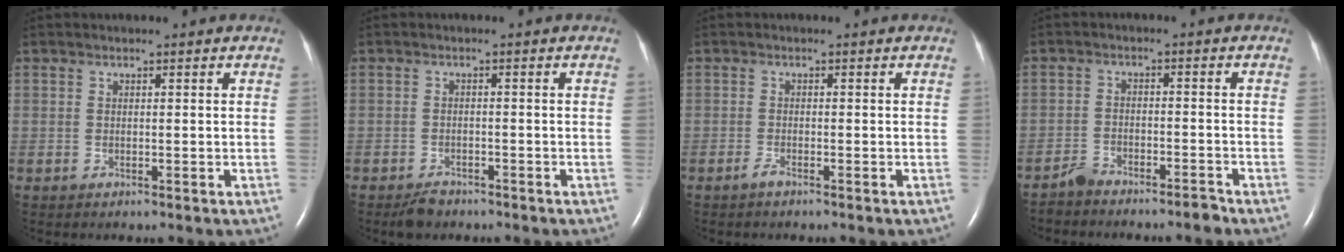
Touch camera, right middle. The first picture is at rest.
{"total": 2.5, "force": [-2.0, 1.1, 0.9], "torque": [-0.025, -0.002, -0.030]}
{"total": 1.0, "force": [-0.8, 0.0, 0.5], "torque": [-0.017, -0.001, -0.016]}
{"total": 3.5, "force": [-3.4, 0.4, 0.7], "torque": [-0.012, -0.002, -0.062]}